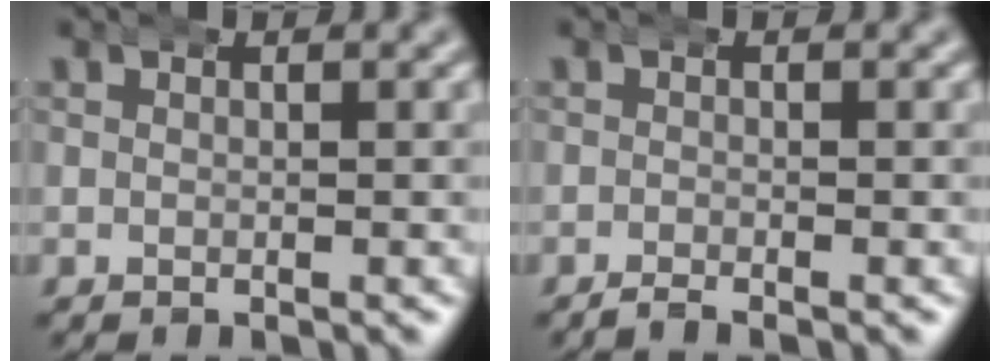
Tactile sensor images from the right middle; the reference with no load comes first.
{"total": 1.2, "force": [-1.2, 0.0, 0.3], "torque": [-0.010, -0.005, -0.021]}